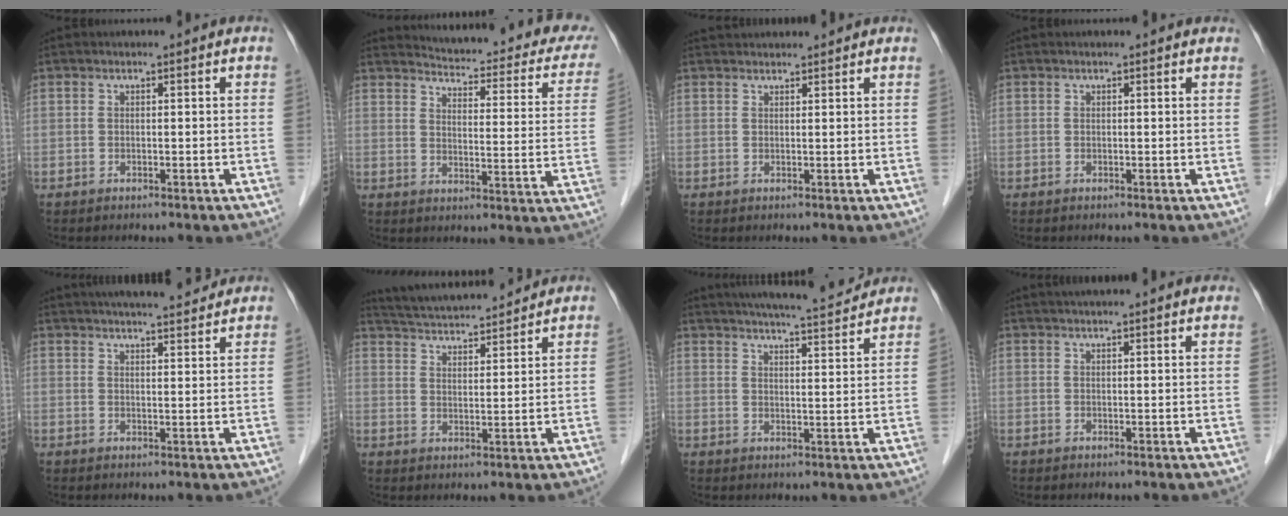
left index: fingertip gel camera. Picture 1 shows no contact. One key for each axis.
{"total": 20.9, "fx": 18.8, "fy": 4.3, "fz": 8.2, "tx": -0.090, "ty": -0.052, "tz": 0.202}
{"total": 4.5, "fx": 4.3, "fy": 0.9, "fz": 0.9, "tx": -0.012, "ty": 0.038, "tz": 0.061}
{"total": 1.4, "fx": 1.3, "fy": 0.4, "fz": 0.3, "tx": -0.014, "ty": 0.008, "tz": 0.008}
{"total": 14.4, "fx": 13.0, "fy": 1.7, "fz": 5.9, "tx": -0.092, "ty": 0.027, "tz": 0.179}
{"total": 15.0, "fx": 14.0, "fy": 1.7, "fz": 5.1, "tx": -0.092, "ty": 0.026, "tz": 0.219}
{"total": 14.1, "fx": 13.1, "fy": 0.7, "fz": 5.4, "tx": -0.090, "ty": 0.005, "tz": 0.176}
{"total": 11.8, "fx": 10.6, "fy": 0.9, "fz": 5.1, "tx": -0.071, "ty": 0.034, "tz": 0.127}